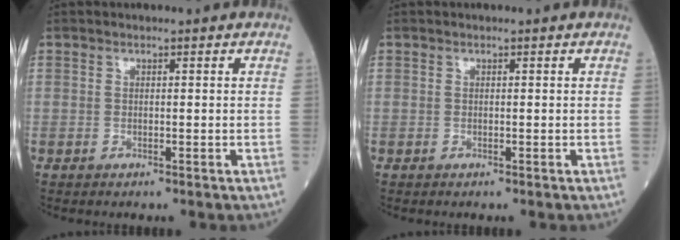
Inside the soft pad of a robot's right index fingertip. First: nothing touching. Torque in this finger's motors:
{"motor_torque": [0.00, 0.00, -0.01, -0.01]}